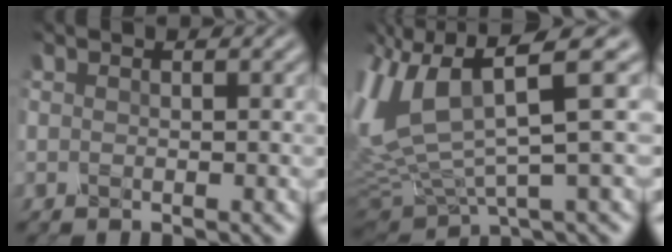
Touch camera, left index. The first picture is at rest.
{"total": 8.5, "force": [1.6, 3.5, 7.6], "torque": [-0.183, -0.007, 0.033]}